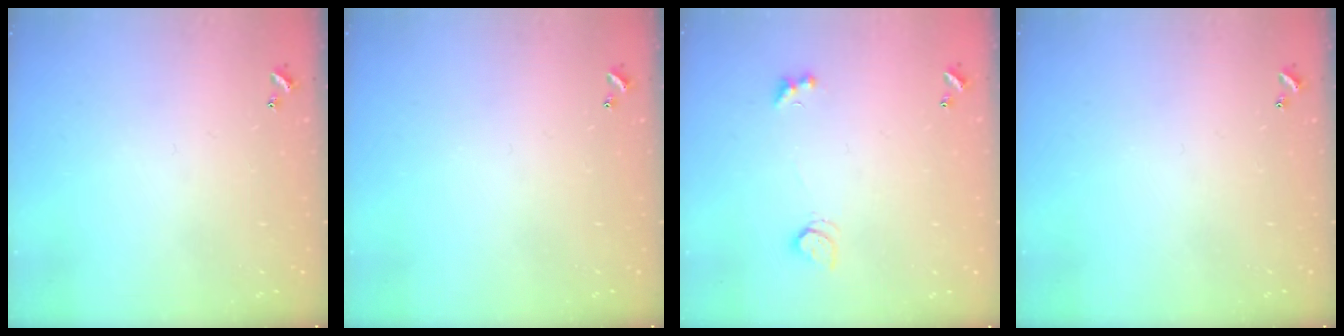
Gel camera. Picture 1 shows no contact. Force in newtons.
{"total": 0.0}
{"total": 2.7, "press": 2.4, "slide": 1.3}
{"total": 0.0}